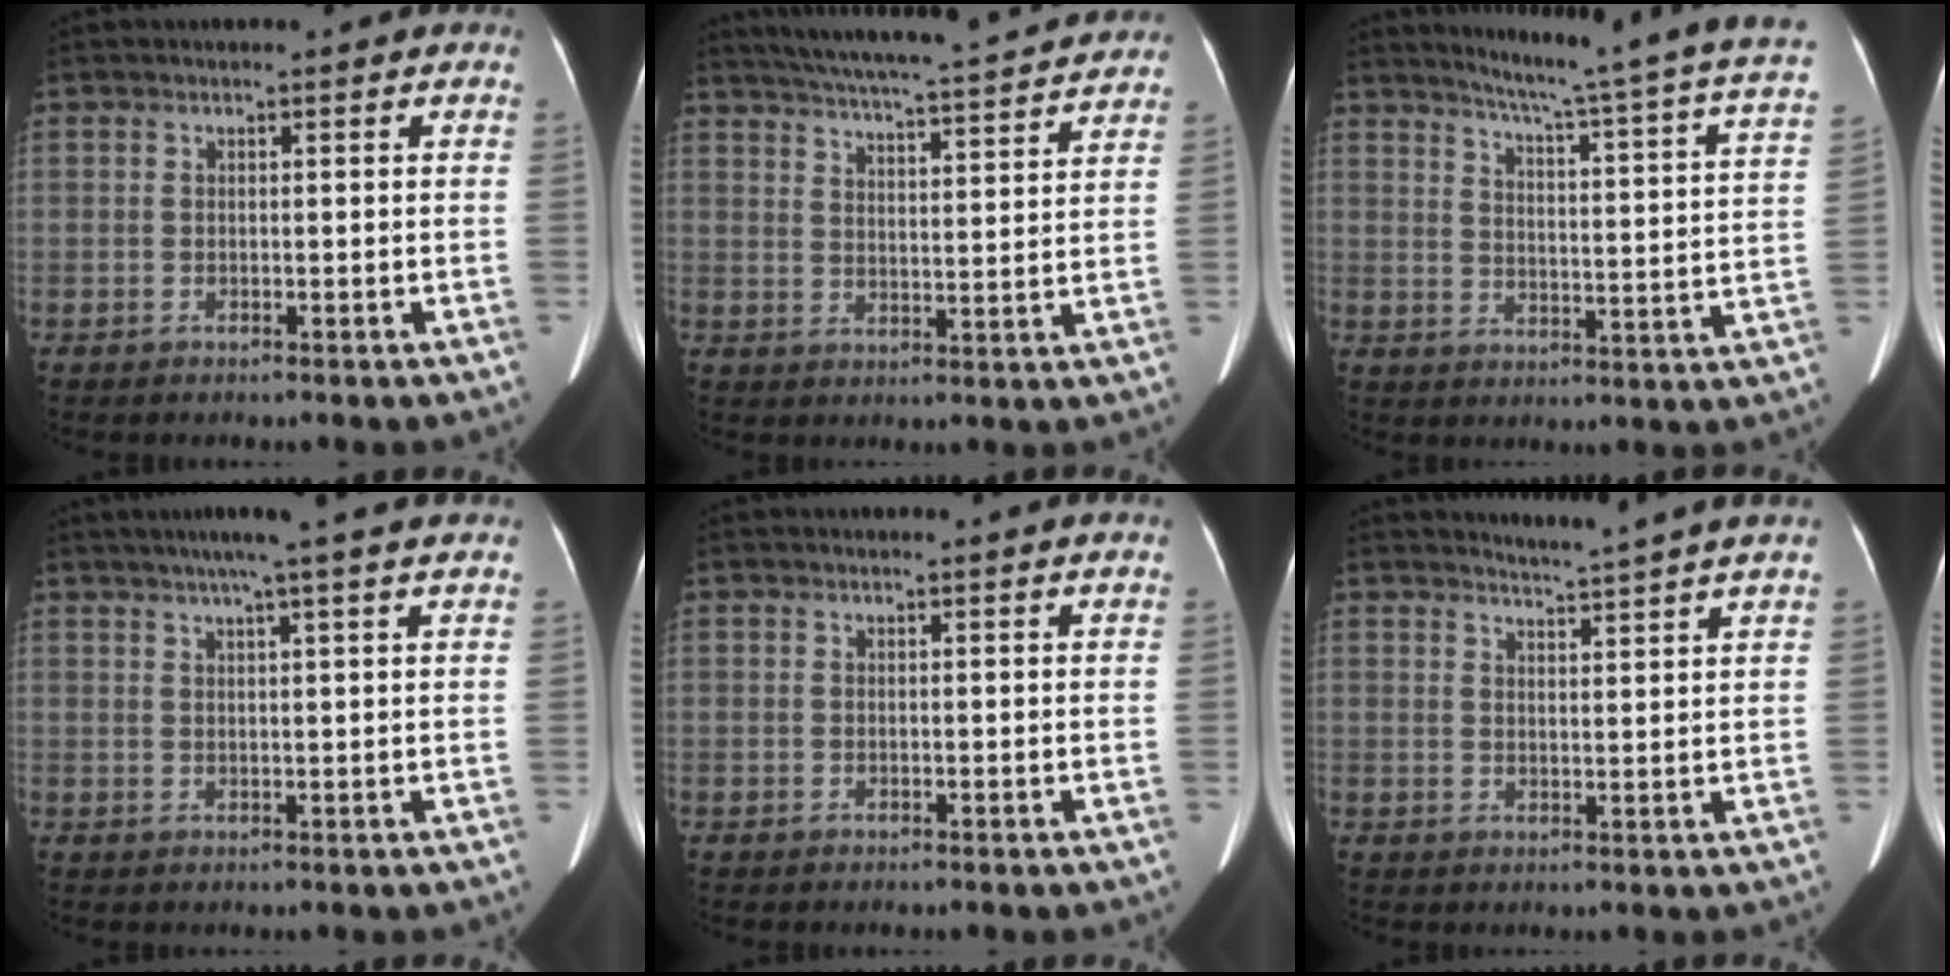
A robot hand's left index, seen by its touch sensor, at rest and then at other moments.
{"total": 20.9, "force": [19.1, 1.2, 8.2], "torque": [-0.142, 0.003, 0.251]}
{"total": 22.6, "force": [19.1, -1.0, 11.9], "torque": [-0.172, -0.065, 0.233]}
{"total": 9.6, "force": [7.7, -1.1, 5.7], "torque": [-0.088, 0.023, 0.085]}
{"total": 2.5, "force": [2.4, -0.5, 0.8], "torque": [-0.019, 0.001, 0.020]}
{"total": 6.7, "force": [6.2, -1.8, 1.7], "torque": [-0.037, -0.012, 0.079]}